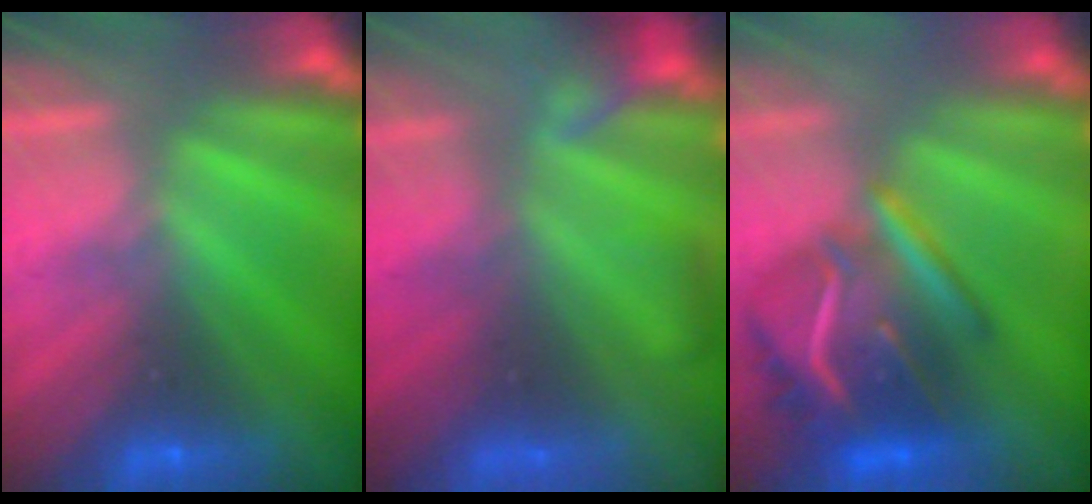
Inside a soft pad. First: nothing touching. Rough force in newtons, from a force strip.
{"total": 5.9}
{"total": 7.8}